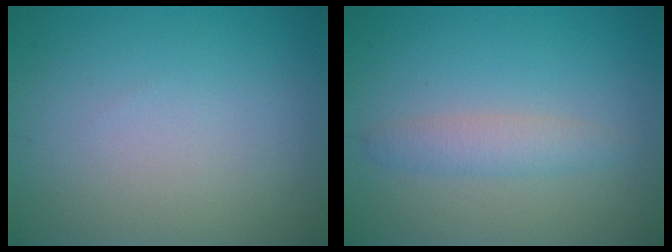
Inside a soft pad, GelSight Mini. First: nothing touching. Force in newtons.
{"total": 2.0, "press": 2.0, "slide": 0.1}